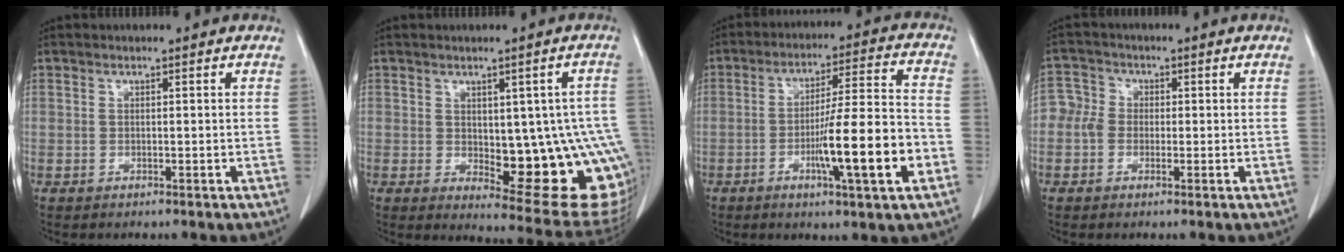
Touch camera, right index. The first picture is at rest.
{"total": 15.9, "force": [-2.2, 5.9, 14.6], "torque": [-0.119, 0.010, -0.003]}
{"total": 13.9, "force": [-4.5, 0.4, 13.2], "torque": [-0.211, -0.001, -0.071]}
{"total": 3.8, "force": [-0.5, 3.4, 1.4], "torque": [-0.024, 0.017, -0.017]}